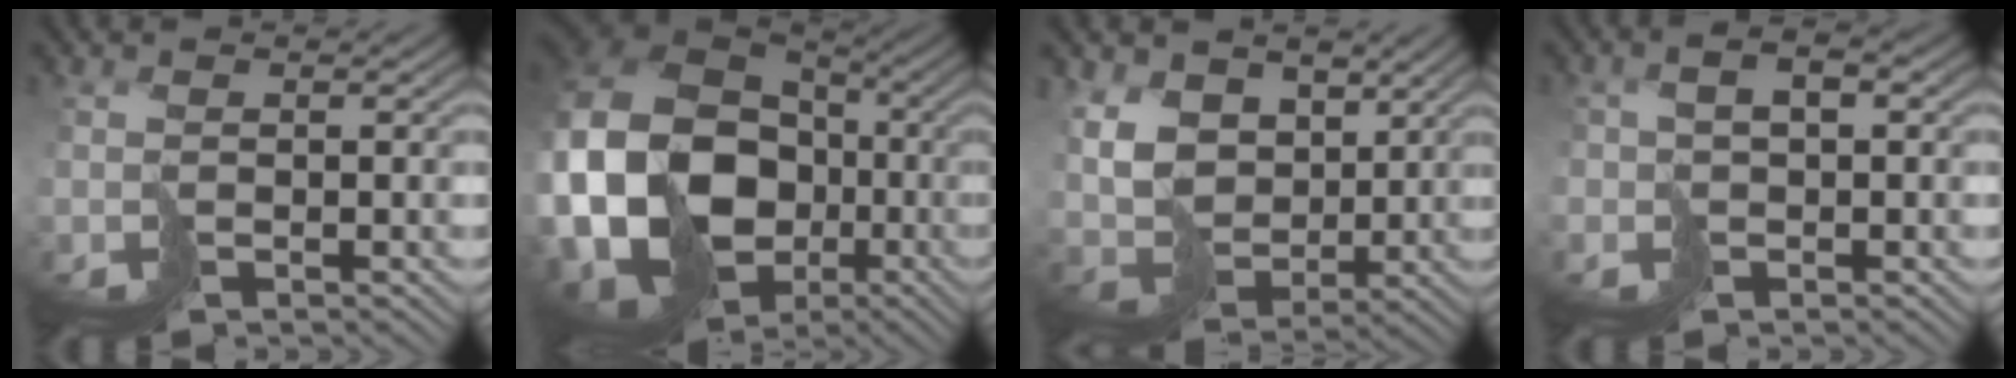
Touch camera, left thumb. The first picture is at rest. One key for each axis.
{"total": 20.7, "fx": -3.5, "fy": 16.7, "fz": 11.8, "tx": -0.289, "ty": -0.013, "tz": -0.055}
{"total": 9.1, "fx": 4.2, "fy": 6.8, "fz": 4.5, "tx": -0.136, "ty": -0.001, "tz": 0.076}
{"total": 3.5, "fx": 0.1, "fy": 2.3, "fz": 2.7, "tx": -0.059, "ty": 0.006, "tz": 0.000}